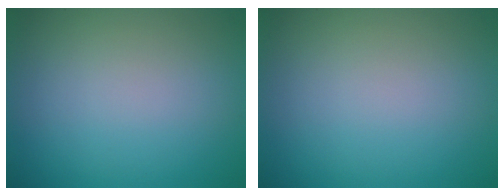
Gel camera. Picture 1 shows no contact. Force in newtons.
{"total": 0.0}